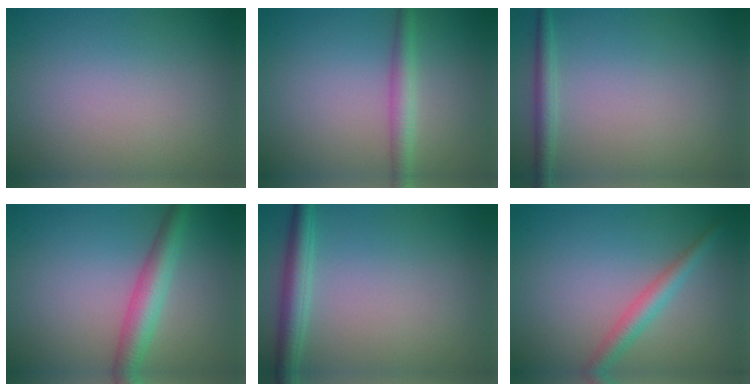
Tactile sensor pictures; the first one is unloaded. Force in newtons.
{"total": 2.4, "press": 2.4, "slide": 0.0}
{"total": 1.7, "press": 1.7, "slide": 0.1}
{"total": 3.9, "press": 3.9, "slide": 0.2}
{"total": 3.0, "press": 3.0, "slide": 0.2}
{"total": 2.6, "press": 2.6, "slide": 0.0}